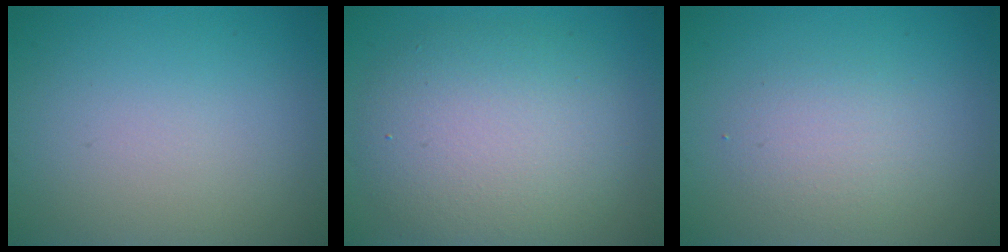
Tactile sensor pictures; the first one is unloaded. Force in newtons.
{"total": 7.2, "press": 7.2, "slide": 0.3}
{"total": 2.4, "press": 2.4, "slide": 0.0}